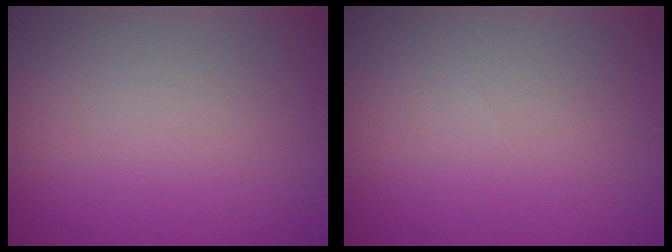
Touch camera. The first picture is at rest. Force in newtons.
{"total": 0.0}